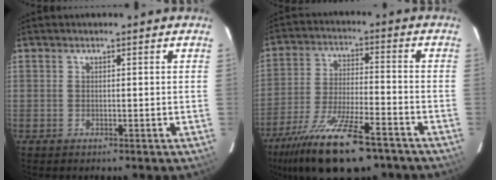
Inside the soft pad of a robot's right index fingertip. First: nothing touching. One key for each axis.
{"total": 19.8, "fx": -14.1, "fy": 5.7, "fz": 12.6, "tx": -0.252, "ty": -0.044, "tz": -0.237}